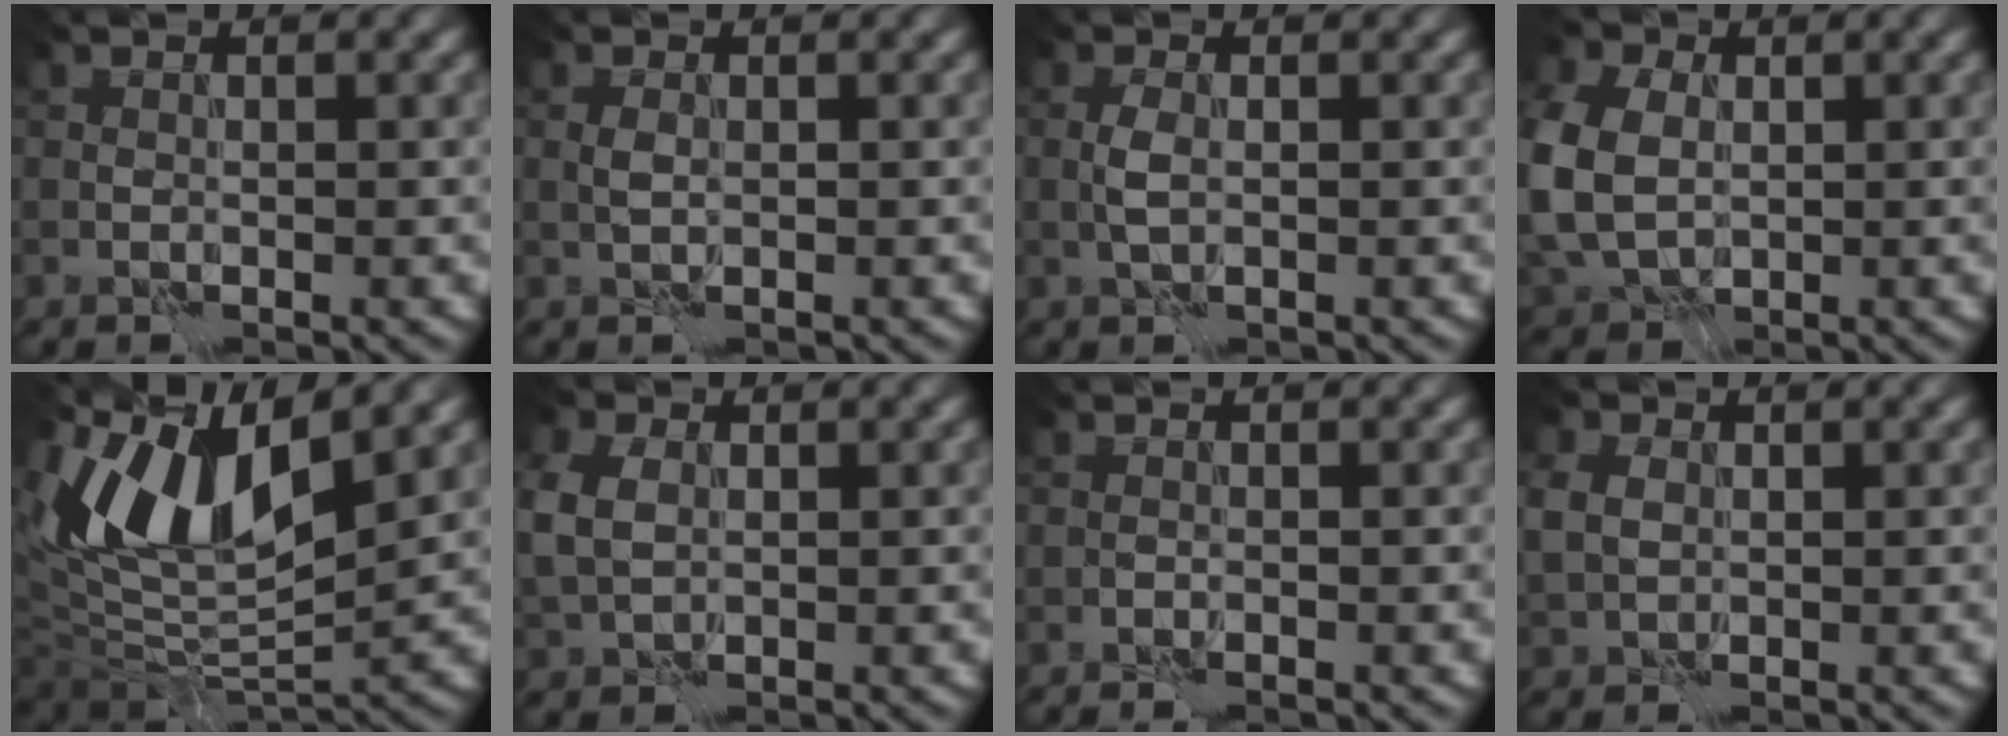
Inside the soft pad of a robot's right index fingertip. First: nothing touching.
{"total": 0.7, "force": [0.0, 0.3, 0.6], "torque": [-0.014, 0.000, -0.001]}
{"total": 1.0, "force": [-0.1, 0.3, 1.0], "torque": [-0.022, 0.001, -0.004]}
{"total": 9.1, "force": [0.4, 7.3, 5.5], "torque": [-0.147, -0.003, -0.004]}
{"total": 10.6, "force": [4.8, 4.2, 8.5], "torque": [-0.155, 0.002, 0.088]}
{"total": 3.8, "force": [0.6, 3.0, 2.4], "torque": [-0.071, 0.001, 0.012]}
{"total": 0.5, "force": [-0.5, -0.2, 0.0], "torque": [0.000, 0.000, -0.011]}
{"total": 2.7, "force": [0.5, 2.3, 1.4], "torque": [-0.041, 0.004, 0.008]}